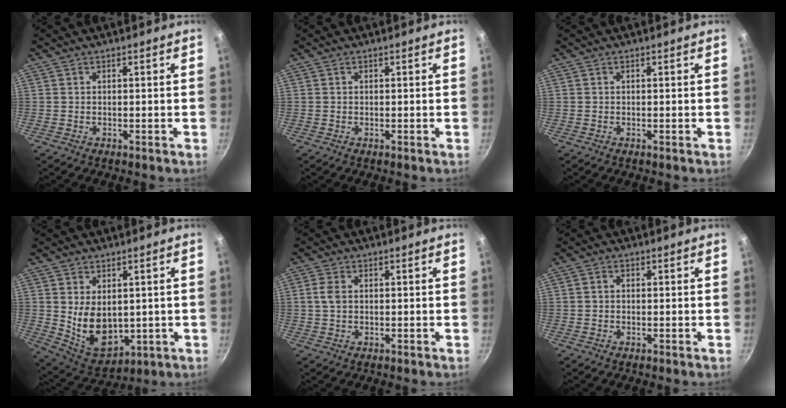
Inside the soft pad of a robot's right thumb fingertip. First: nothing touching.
{"total": 0.0}
{"total": 0.0}
{"total": 11.1, "force": [1.0, 7.5, 8.1], "torque": [-0.113, -0.028, 0.047]}
{"total": 3.0, "force": [0.4, 2.0, 2.2], "torque": [-0.046, 0.005, 0.006]}
{"total": 1.1, "force": [0.0, 0.9, 0.6], "torque": [-0.011, 0.006, -0.001]}